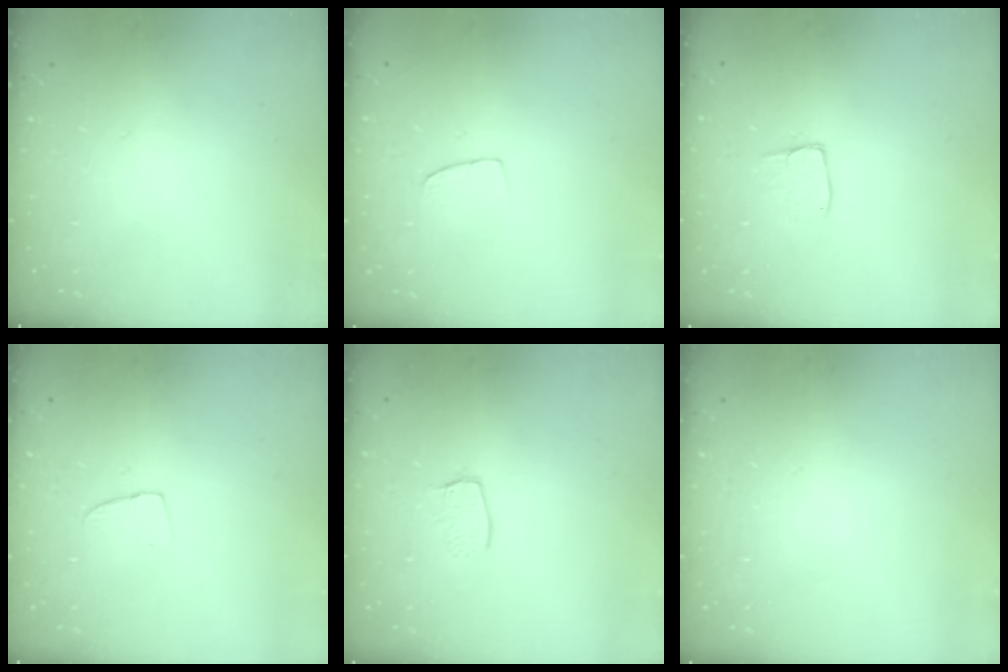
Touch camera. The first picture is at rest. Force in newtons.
{"total": 5.9, "press": 5.9, "slide": 0.4}
{"total": 5.3, "press": 5.3, "slide": 0.4}
{"total": 3.6, "press": 3.6, "slide": 0.3}
{"total": 6.4, "press": 6.4, "slide": 0.1}
{"total": 0.0}